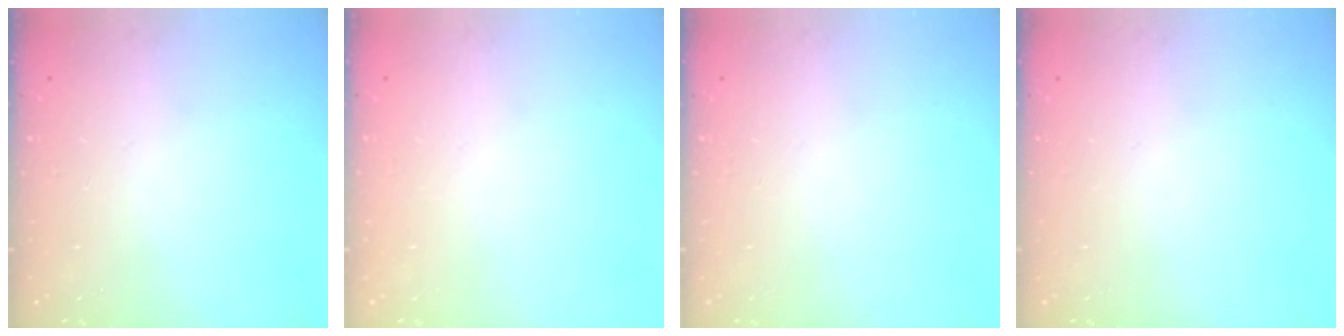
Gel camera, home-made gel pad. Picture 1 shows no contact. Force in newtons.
{"total": 0.0}
{"total": 0.0}
{"total": 0.0}